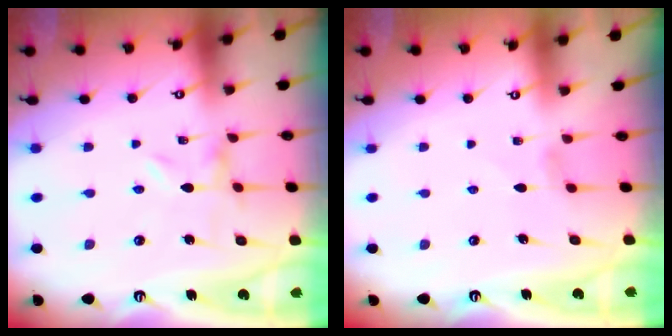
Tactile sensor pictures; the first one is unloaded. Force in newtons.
{"total": 2.1, "press": 2.0, "slide": 0.3}